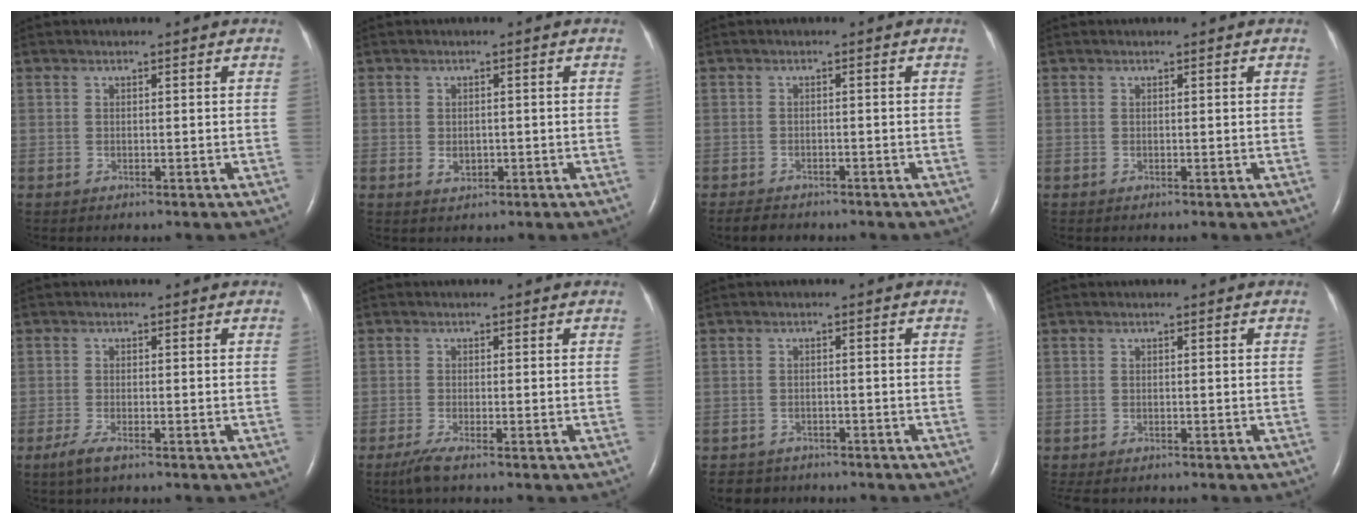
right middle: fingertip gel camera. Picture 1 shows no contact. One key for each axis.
{"total": 1.8, "fx": -0.4, "fy": 1.4, "fz": 1.1, "tx": -0.020, "ty": 0.000, "tz": 0.000}
{"total": 3.4, "fx": -2.9, "fy": 1.4, "fz": 1.1, "tx": -0.025, "ty": -0.005, "tz": -0.040}
{"total": 0.0}
{"total": 2.5, "fx": -1.6, "fy": 0.3, "fz": 1.9, "tx": -0.050, "ty": -0.008, "tz": -0.035}
{"total": 2.4, "fx": -1.6, "fy": -0.1, "fz": 1.8, "tx": -0.047, "ty": -0.010, "tz": -0.038}
{"total": 3.5, "fx": -2.9, "fy": 1.8, "fz": -0.2, "tx": -0.005, "ty": 0.001, "tz": -0.046}
{"total": 2.9, "fx": -2.3, "fy": 1.2, "fz": 1.2, "tx": -0.018, "ty": -0.007, "tz": -0.033}